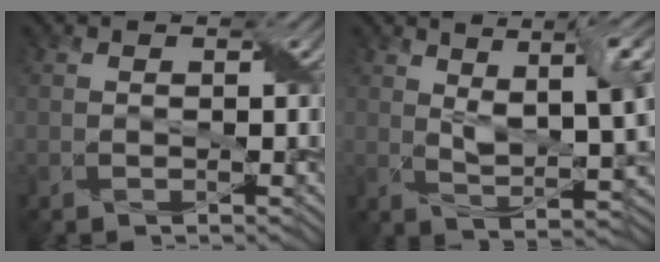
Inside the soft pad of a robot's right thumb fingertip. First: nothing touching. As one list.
[{"total": 9.3, "force": [3.1, 3.2, 8.1], "torque": [-0.152, 0.003, 0.056]}]